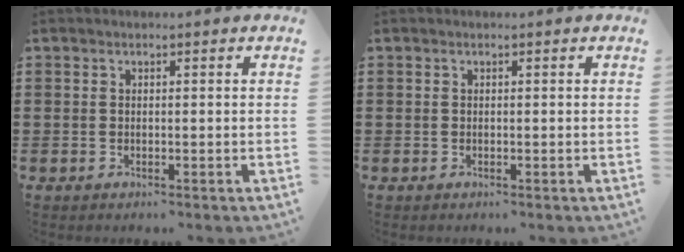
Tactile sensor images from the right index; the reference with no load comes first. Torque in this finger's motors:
{"motor_torque": [-0.16, 0.13, 0.00, 0.00]}